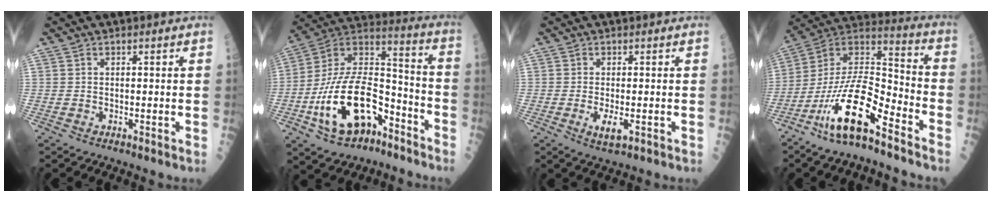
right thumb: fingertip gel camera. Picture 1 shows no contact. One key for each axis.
{"total": 22.8, "fx": -9.8, "fy": 12.5, "fz": 16.4, "tx": -0.282, "ty": 0.081, "tz": -0.159}
{"total": 3.3, "fx": -0.9, "fy": 1.0, "fz": 3.0, "tx": -0.055, "ty": -0.006, "tz": -0.015}
{"total": 18.3, "fx": -10.7, "fy": 5.4, "fz": 13.8, "tx": -0.255, "ty": 0.081, "tz": -0.194}